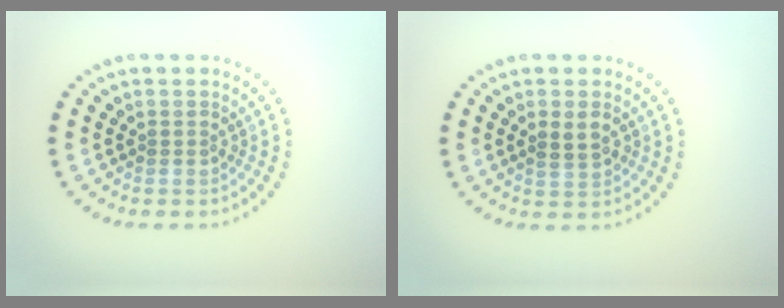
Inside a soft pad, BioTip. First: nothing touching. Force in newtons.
{"total": 2.0, "press": 2.0, "slide": 0.3}